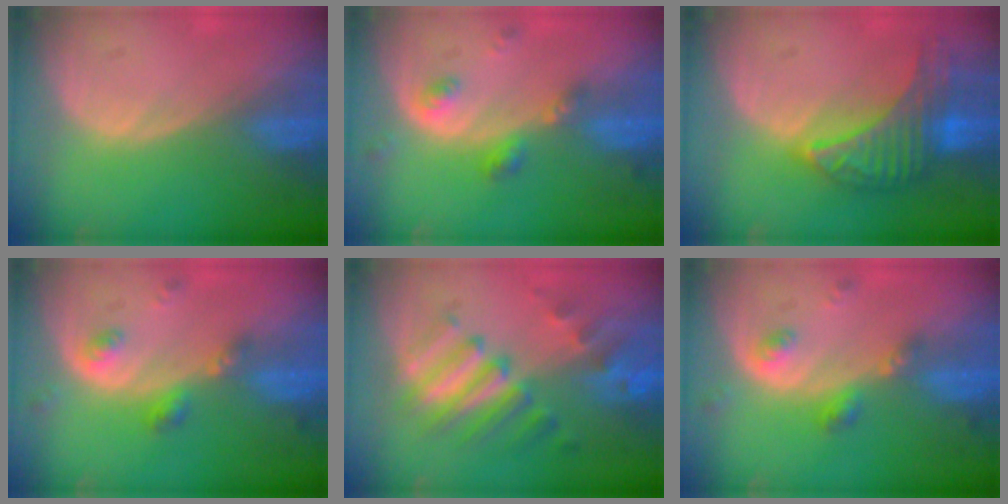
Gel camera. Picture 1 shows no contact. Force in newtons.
{"total": 4.7, "press": 4.2, "slide": 2.1}
{"total": 8.8, "press": 8.8, "slide": 0.3}
{"total": 4.7, "press": 4.2, "slide": 2.1}
{"total": 9.4, "press": 8.3, "slide": 4.3}
{"total": 4.7, "press": 4.2, "slide": 2.1}